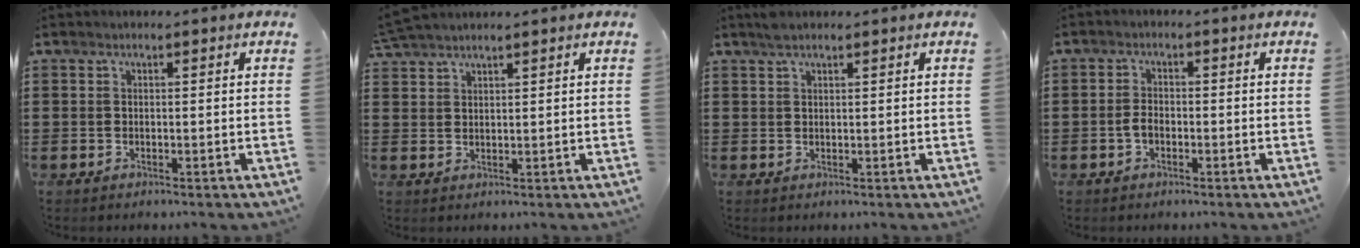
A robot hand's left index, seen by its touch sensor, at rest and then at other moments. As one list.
[{"total": 2.9, "force": [2.7, 0.1, 0.8], "torque": [-0.023, 0.002, 0.054]}, {"total": 1.7, "force": [1.4, 0.3, 0.9], "torque": [-0.020, 0.001, 0.025]}, {"total": 2.4, "force": [-0.8, 1.2, 1.9], "torque": [-0.052, -0.002, -0.020]}]